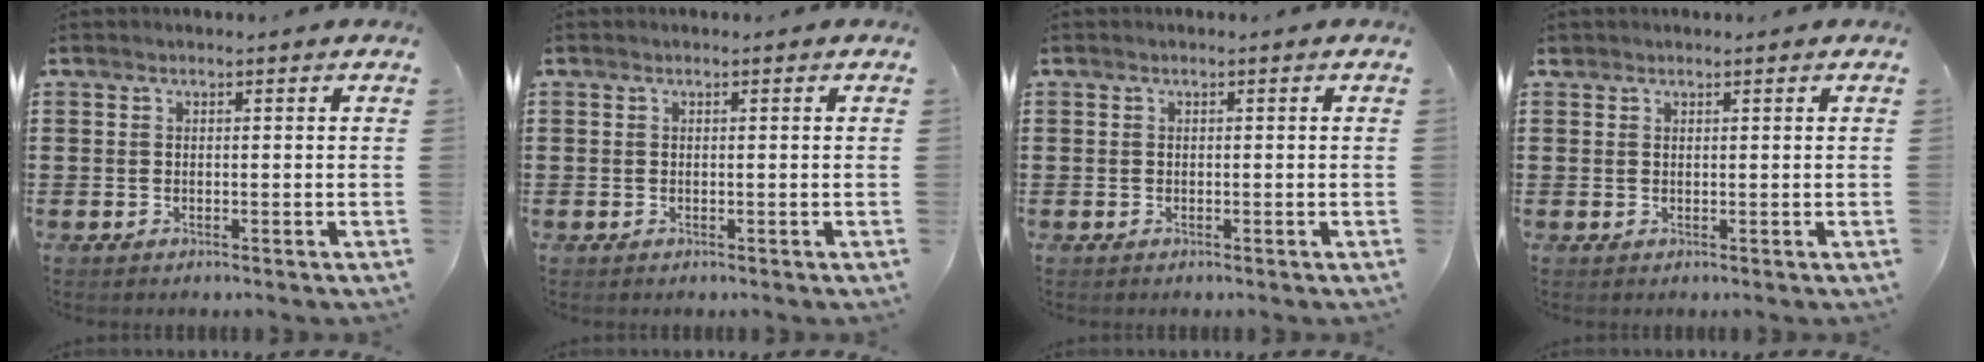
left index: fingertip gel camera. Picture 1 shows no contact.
{"total": 0.0}
{"total": 0.0}
{"total": 0.8, "force": [0.8, 0.3, 0.1], "torque": [-0.003, 0.003, 0.015]}